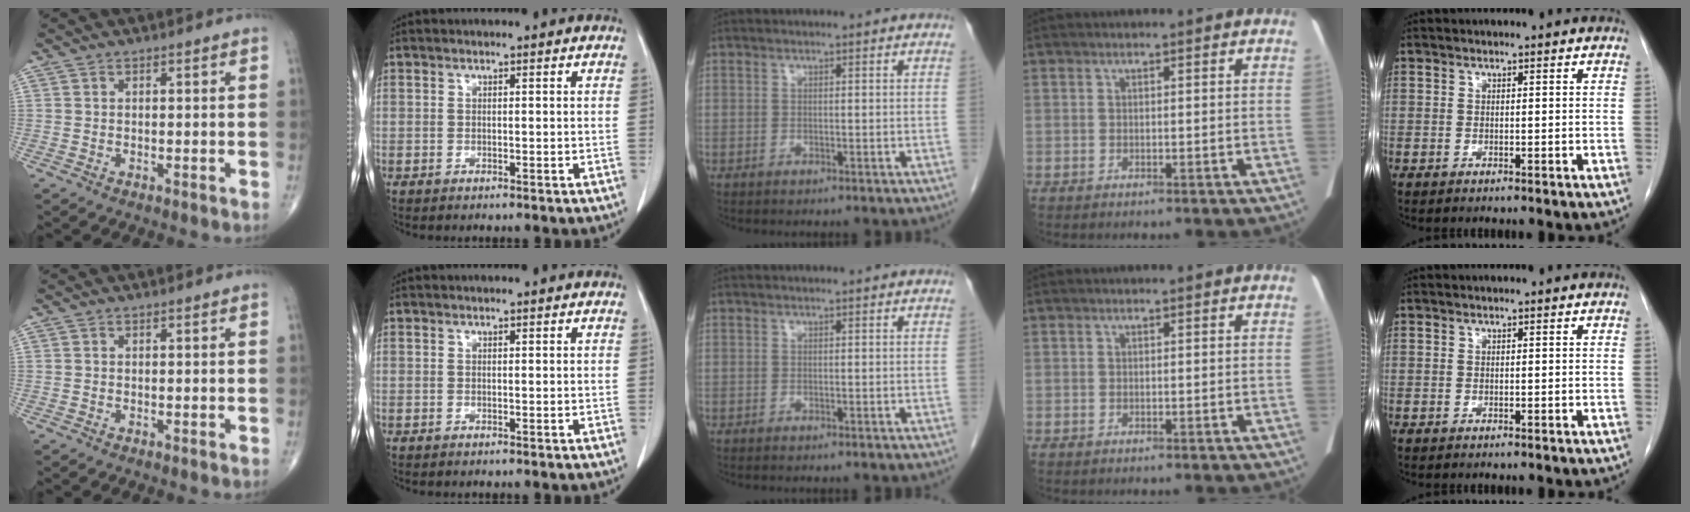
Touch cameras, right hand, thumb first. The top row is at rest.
{}